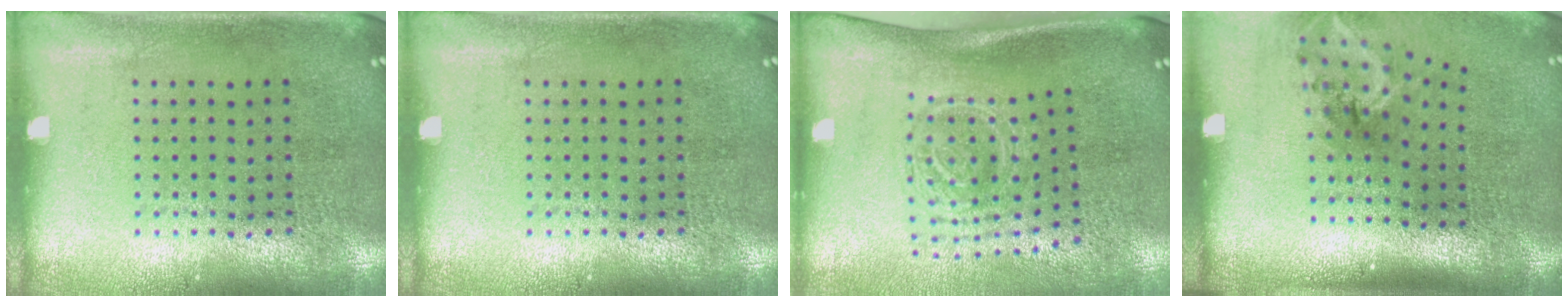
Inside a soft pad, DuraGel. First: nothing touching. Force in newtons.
{"total": 0.0}
{"total": 1.8, "press": 1.3, "slide": 1.3}
{"total": 2.0, "press": 1.3, "slide": 1.5}